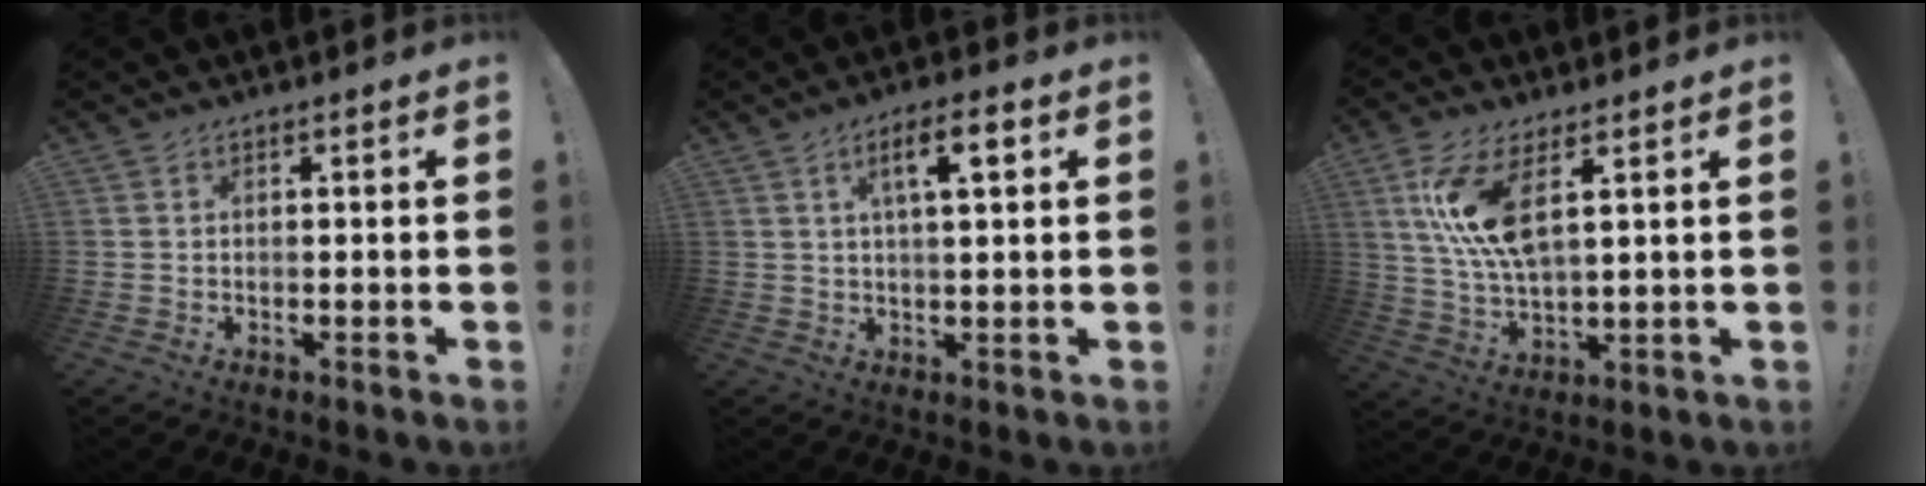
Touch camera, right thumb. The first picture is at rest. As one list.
[{"total": 7.3, "force": [2.7, 1.9, 6.5], "torque": [-0.099, -0.003, 0.037]}, {"total": 12.1, "force": [5.1, 4.2, 10.2], "torque": [-0.202, -0.026, 0.087]}]